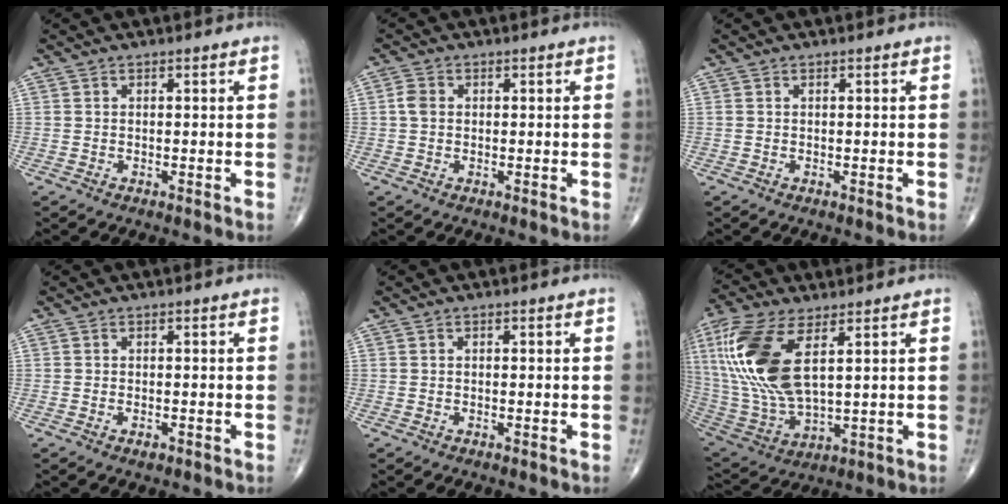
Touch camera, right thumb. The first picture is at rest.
{"total": 2.3, "force": [0.2, 1.8, 1.4], "torque": [-0.028, 0.005, 0.001]}
{"total": 0.0}
{"total": 1.1, "force": [-0.6, 0.5, 0.8], "torque": [-0.013, 0.001, -0.008]}
{"total": 0.0}
{"total": 19.6, "force": [5.9, 8.7, 16.6], "torque": [-0.374, -0.024, 0.118]}